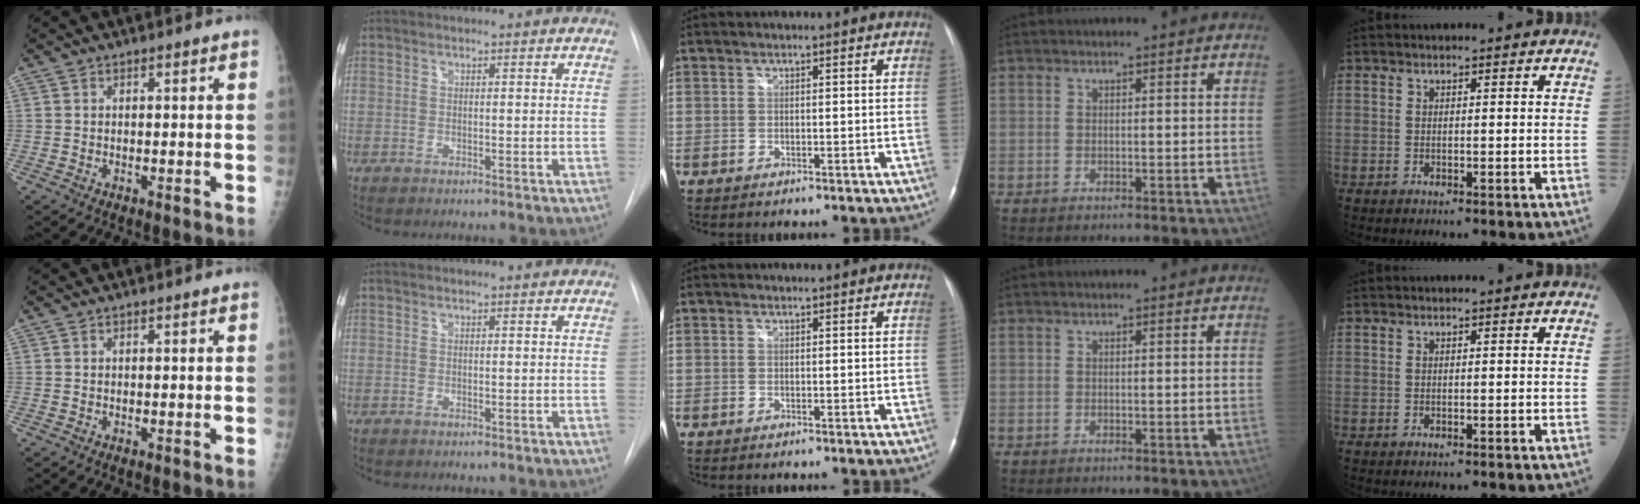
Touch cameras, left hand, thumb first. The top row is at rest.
{}